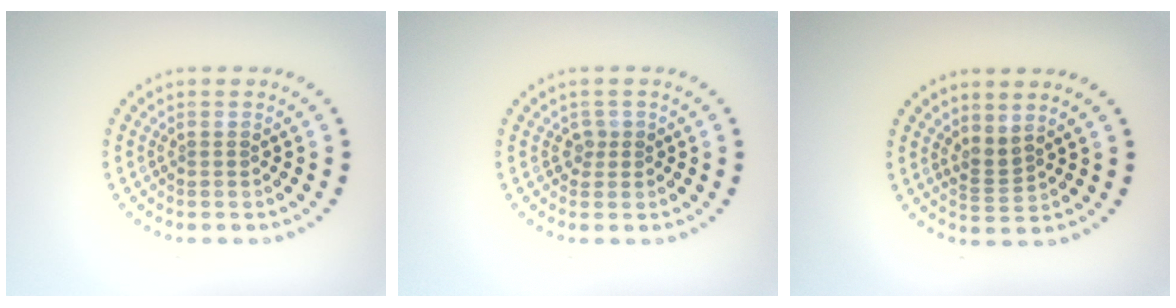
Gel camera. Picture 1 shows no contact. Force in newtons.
{"total": 1.1, "press": 0.8, "slide": 0.8}
{"total": 1.8, "press": 1.3, "slide": 1.3}